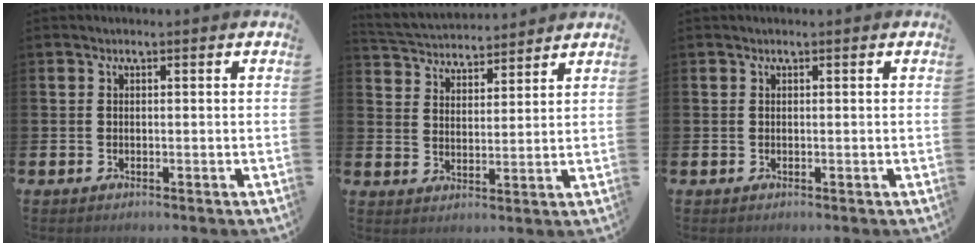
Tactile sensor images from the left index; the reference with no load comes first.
{"total": 4.4, "force": [4.3, 1.0, -0.3], "torque": [-0.018, -0.030, 0.075]}
{"total": 0.0}